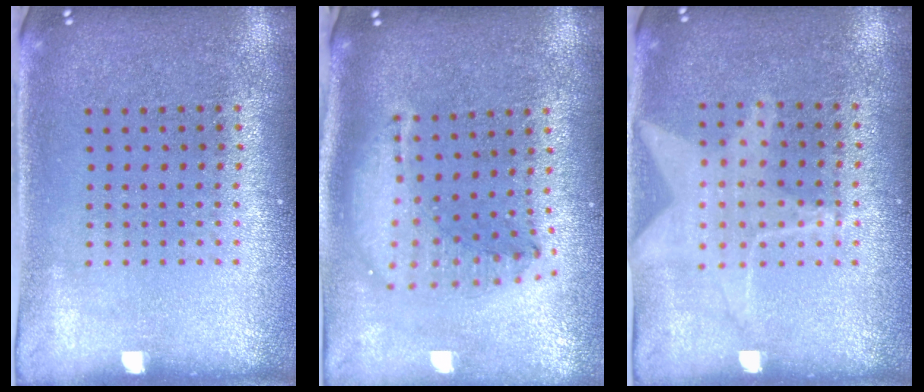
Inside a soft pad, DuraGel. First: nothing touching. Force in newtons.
{"total": 1.6, "press": 1.4, "slide": 0.7}
{"total": 1.3, "press": 1.2, "slide": 0.3}